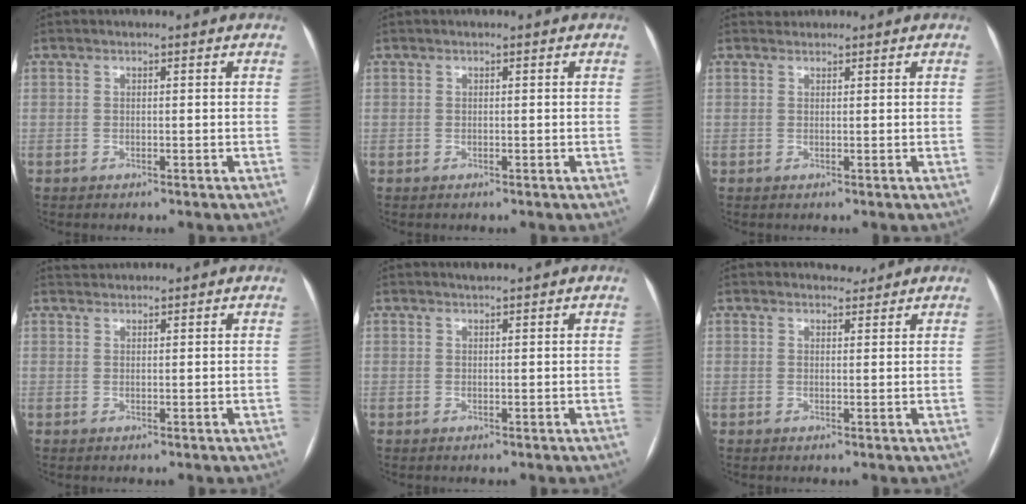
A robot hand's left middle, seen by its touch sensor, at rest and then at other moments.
{"total": 0.0}
{"total": 0.7, "force": [0.6, 0.1, -0.4], "torque": [-0.003, 0.005, 0.012]}
{"total": 1.6, "force": [1.5, -0.1, -0.3], "torque": [-0.004, 0.014, 0.034]}
{"total": 0.9, "force": [0.9, -0.2, 0.3], "torque": [-0.007, 0.001, 0.019]}
{"total": 1.8, "force": [1.7, 0.6, -0.1], "torque": [0.000, -0.007, 0.024]}